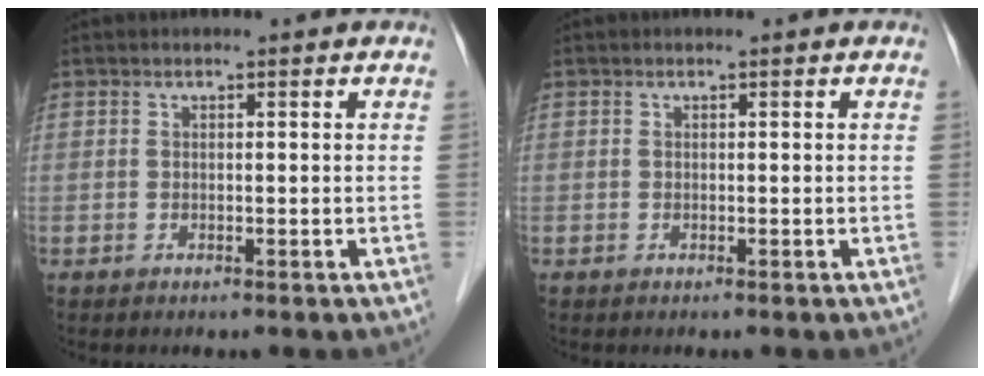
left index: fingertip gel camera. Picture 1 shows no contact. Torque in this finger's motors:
{"motor_torque": [0.00, 0.00, -0.01, 0.00]}